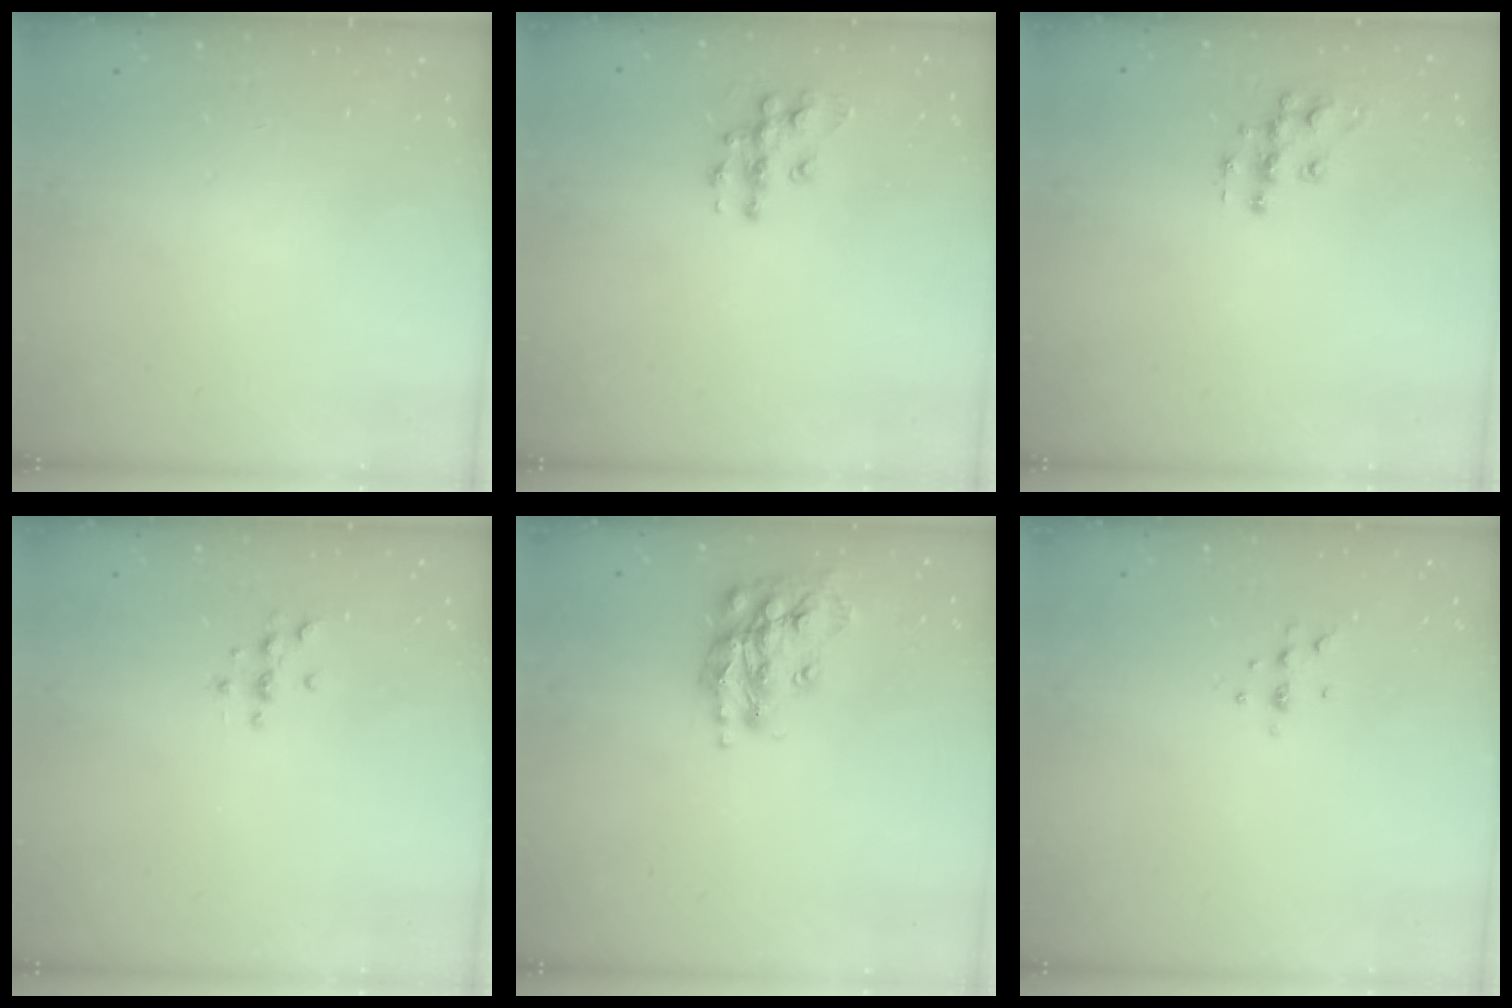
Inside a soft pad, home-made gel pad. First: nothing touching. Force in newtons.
{"total": 9.4, "press": 9.4, "slide": 0.5}
{"total": 8.7, "press": 8.7, "slide": 0.5}
{"total": 3.0, "press": 3.0, "slide": 0.4}
{"total": 16.0, "press": 16.0, "slide": 1.2}
{"total": 3.8, "press": 3.8, "slide": 0.7}